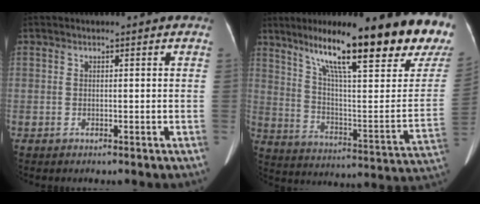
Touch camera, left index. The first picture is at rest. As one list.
[{"total": 27.4, "force": [20.2, 2.9, 18.3], "torque": [-0.264, -0.034, 0.281]}]